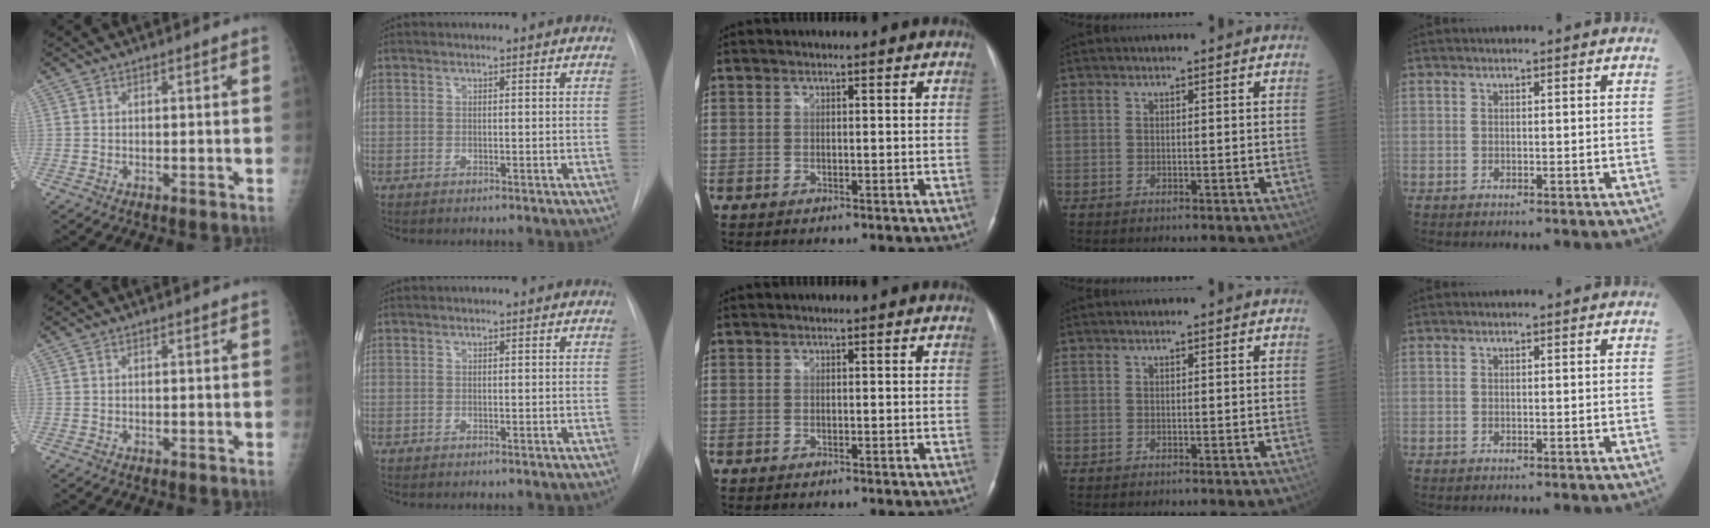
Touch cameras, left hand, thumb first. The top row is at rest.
{}